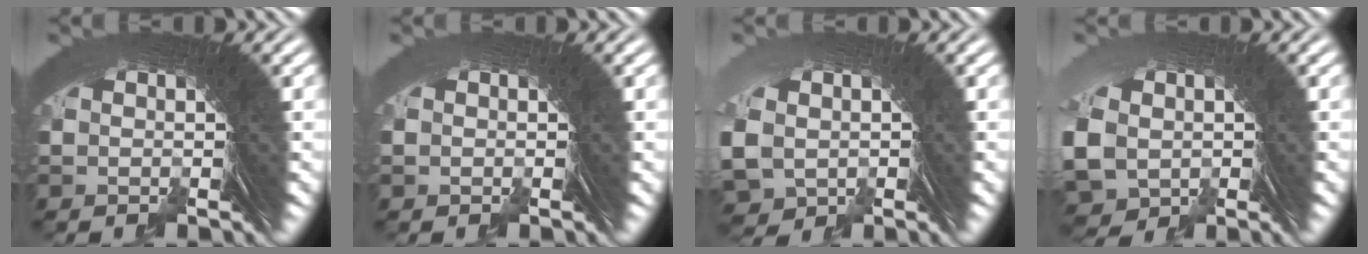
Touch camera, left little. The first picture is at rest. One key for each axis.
{"total": 1.4, "fx": -0.6, "fy": -0.7, "fz": -1.1, "tx": 0.023, "ty": 0.000, "tz": -0.008}
{"total": 3.4, "fx": -1.8, "fy": 2.9, "fz": 0.3, "tx": -0.018, "ty": -0.017, "tz": -0.021}
{"total": 4.8, "fx": -2.0, "fy": 4.3, "fz": 0.8, "tx": -0.032, "ty": -0.017, "tz": -0.028}